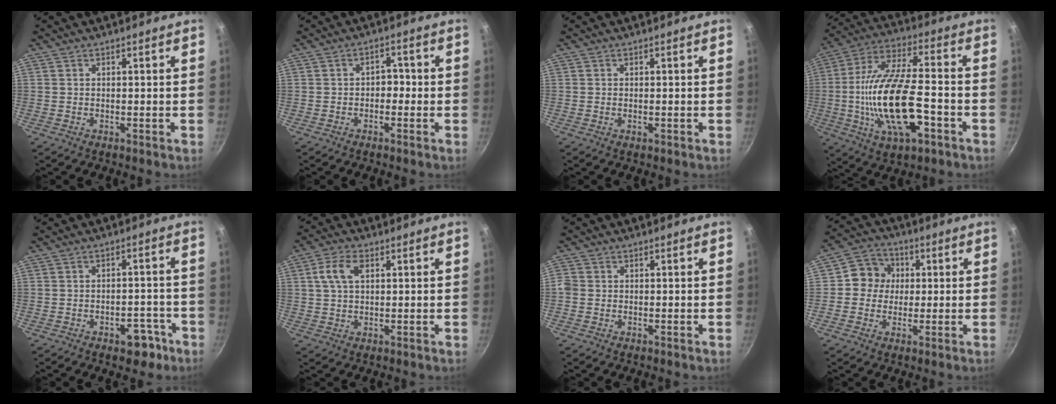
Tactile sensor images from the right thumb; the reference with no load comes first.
{"total": 2.9, "force": [-0.7, 2.1, 1.9], "torque": [-0.005, 0.015, -0.020]}
{"total": 0.6, "force": [-0.2, 0.3, 0.6], "torque": [-0.013, 0.001, -0.002]}
{"total": 21.0, "force": [-4.5, 8.5, 18.7], "torque": [-0.368, 0.027, -0.073]}
{"total": 5.7, "force": [-3.4, 3.2, 3.4], "torque": [-0.025, 0.031, -0.044]}
{"total": 5.8, "force": [1.7, 3.4, 4.4], "torque": [-0.090, 0.009, 0.032]}
{"total": 1.8, "force": [-0.2, 1.6, 0.9], "torque": [-0.016, 0.002, -0.009]}
{"total": 7.9, "force": [0.5, 7.2, 3.1], "torque": [-0.019, 0.014, -0.005]}